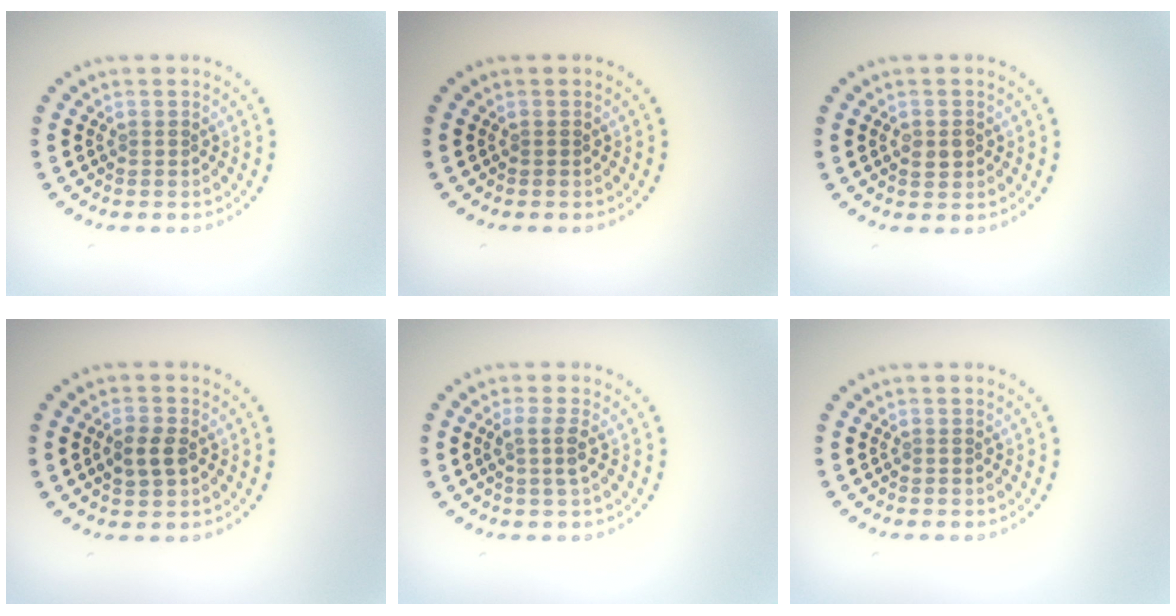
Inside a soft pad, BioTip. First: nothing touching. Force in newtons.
{"total": 0.0}
{"total": 1.5, "press": 1.5, "slide": 0.4}
{"total": 2.6, "press": 2.6, "slide": 0.1}
{"total": 1.9, "press": 1.5, "slide": 1.1}
{"total": 0.0}